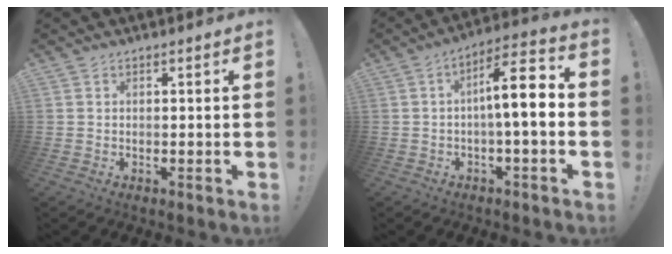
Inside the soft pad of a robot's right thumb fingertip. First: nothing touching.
{"total": 11.8, "force": [-0.3, 2.6, 11.5], "torque": [-0.184, 0.001, -0.012]}